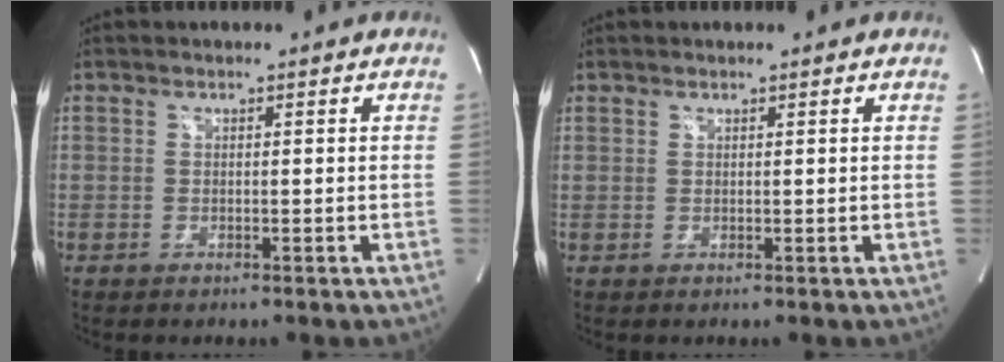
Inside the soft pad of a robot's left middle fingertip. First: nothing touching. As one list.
[{"total": 0.7, "force": [0.5, 0.4, 0.0], "torque": [0.002, 0.002, 0.007]}]